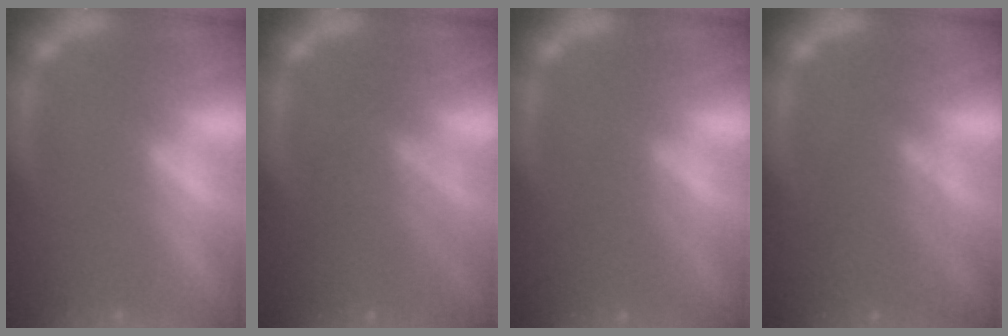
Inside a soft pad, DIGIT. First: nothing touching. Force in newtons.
{"total": 6.0}
{"total": 3.0}
{"total": 4.6}